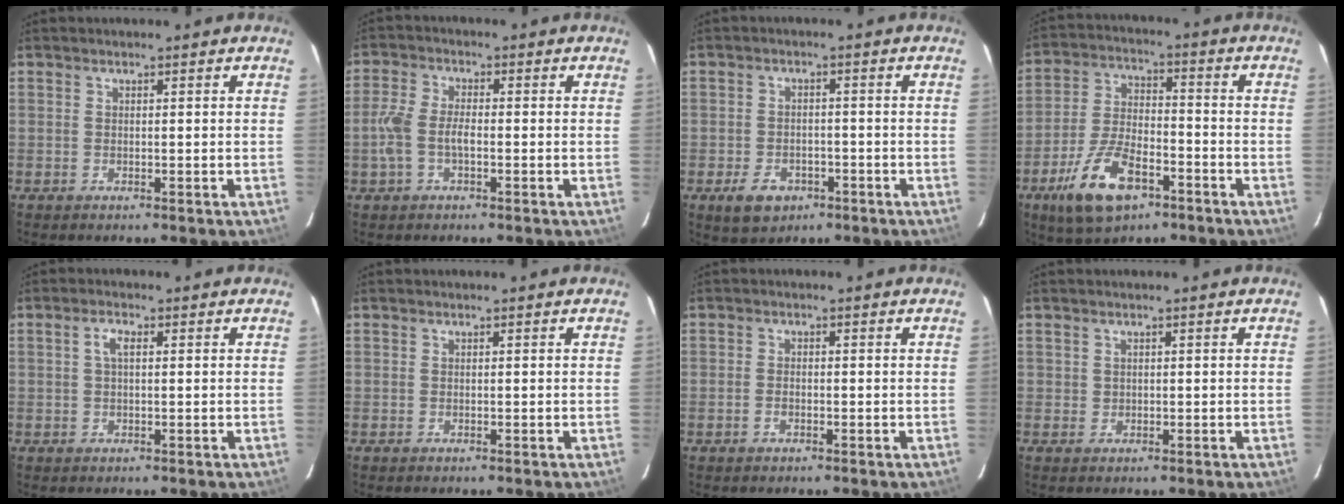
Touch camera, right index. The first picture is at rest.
{"total": 5.7, "force": [-1.5, 2.6, 4.9], "torque": [-0.109, 0.005, -0.029]}
{"total": 5.0, "force": [-2.5, 3.8, 2.0], "torque": [-0.049, 0.005, -0.031]}
{"total": 13.8, "force": [-7.6, 6.1, 9.7], "torque": [-0.208, -0.010, -0.136]}
{"total": 2.1, "force": [0.5, 0.8, 1.9], "torque": [-0.041, 0.007, 0.008]}
{"total": 0.0}
{"total": 1.5, "force": [-0.7, 0.9, 1.0], "torque": [-0.023, 0.001, -0.014]}
{"total": 0.8, "force": [0.3, 0.8, 0.0], "torque": [0.004, 0.004, 0.004]}